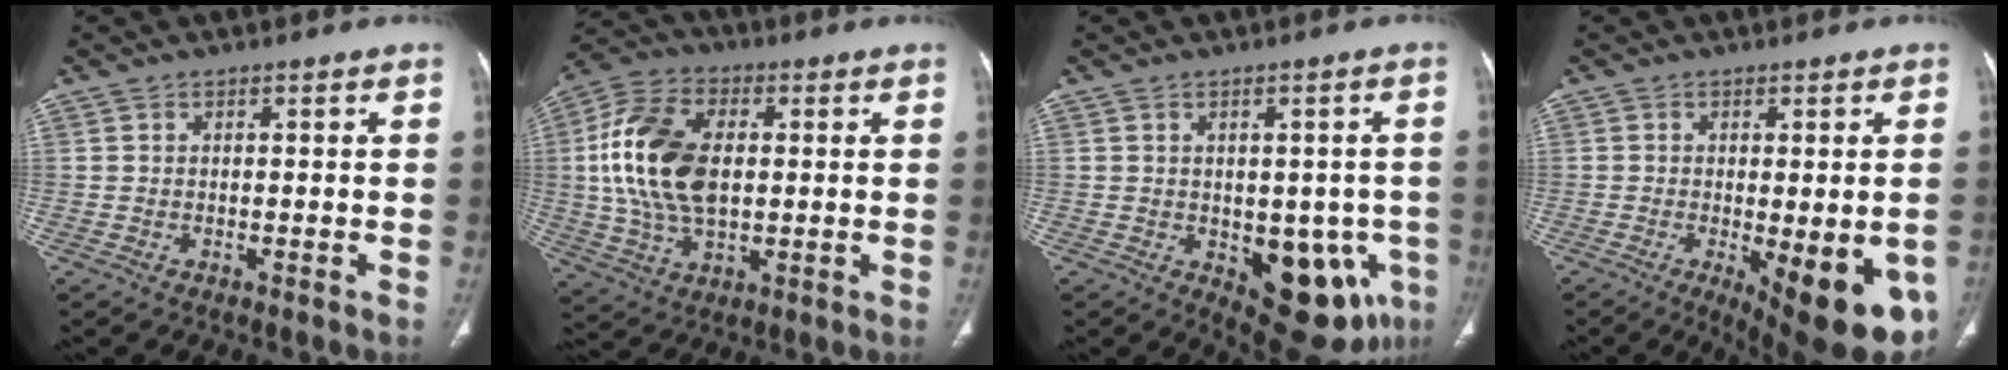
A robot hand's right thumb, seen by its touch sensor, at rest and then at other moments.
{"total": 17.4, "force": [1.6, 10.6, 13.7], "torque": [-0.268, 0.008, 0.031]}
{"total": 13.6, "force": [-4.2, 7.2, 10.7], "torque": [-0.093, 0.000, -0.035]}
{"total": 15.0, "force": [-5.3, 5.2, 13.1], "torque": [-0.132, -0.016, -0.058]}